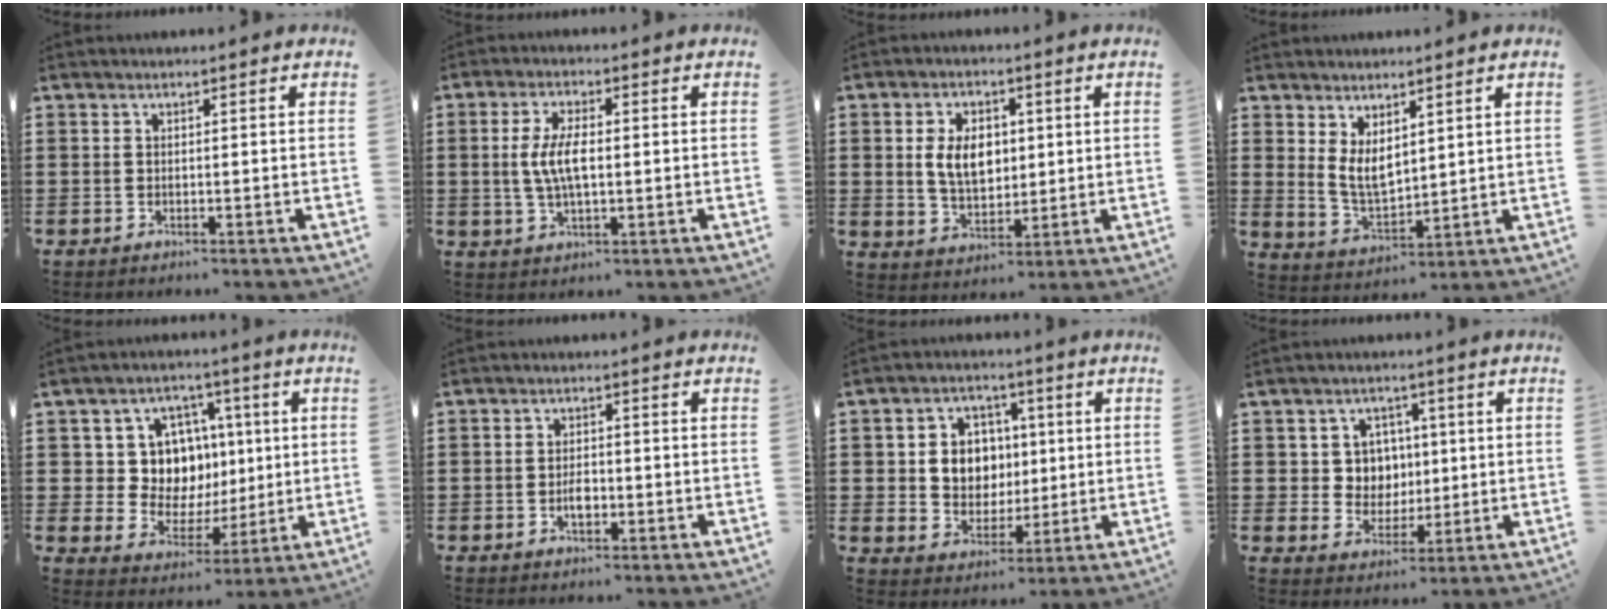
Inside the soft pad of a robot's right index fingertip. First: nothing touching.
{"total": 6.0, "force": [0.2, 2.3, 5.5], "torque": [-0.126, -0.001, -0.006]}
{"total": 6.9, "force": [0.9, 4.5, 5.2], "torque": [-0.101, 0.007, 0.009]}
{"total": 5.1, "force": [2.4, 2.8, 3.6], "torque": [-0.078, -0.001, 0.047]}
{"total": 9.9, "force": [1.9, 8.8, 4.0], "torque": [-0.097, 0.007, 0.042]}
{"total": 2.5, "force": [-0.9, 1.4, 1.8], "torque": [-0.028, -0.002, -0.018]}
{"total": 6.8, "force": [0.9, 6.2, 2.7], "torque": [-0.064, 0.015, 0.011]}
{"total": 5.4, "force": [1.1, 5.0, 1.7], "torque": [-0.051, 0.016, 0.017]}